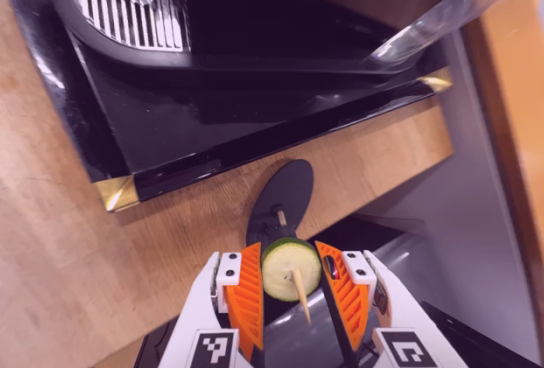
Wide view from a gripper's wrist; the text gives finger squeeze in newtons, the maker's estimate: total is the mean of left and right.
{"total": 9.1, "left": 9.1, "right": 9.1}